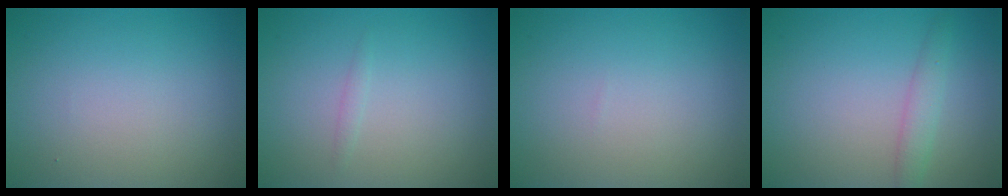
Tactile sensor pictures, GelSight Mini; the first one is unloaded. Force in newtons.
{"total": 0.6, "press": 0.6, "slide": 0.0}
{"total": 0.0}
{"total": 1.8, "press": 1.8, "slide": 0.1}